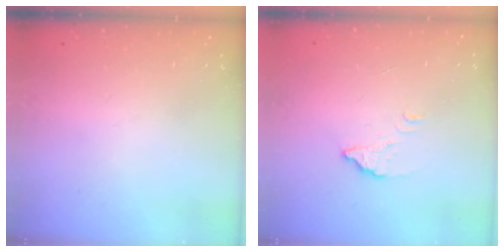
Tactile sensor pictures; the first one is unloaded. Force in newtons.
{"total": 2.3, "press": 2.3, "slide": 0.1}